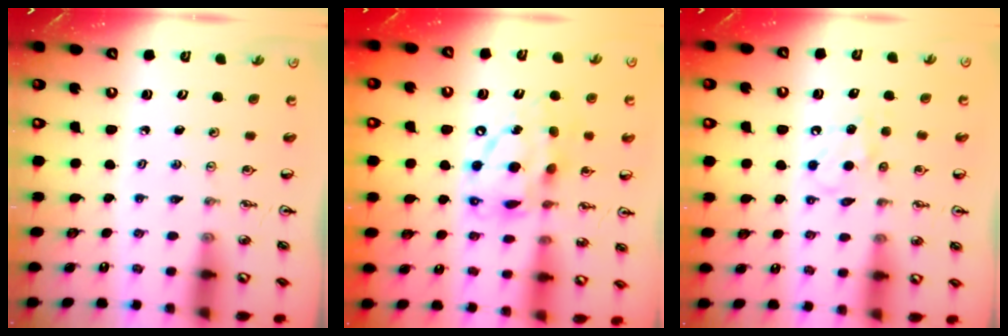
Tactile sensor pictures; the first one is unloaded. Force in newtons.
{"total": 15.1, "press": 15.1, "slide": 1.3}
{"total": 5.3, "press": 5.2, "slide": 0.8}